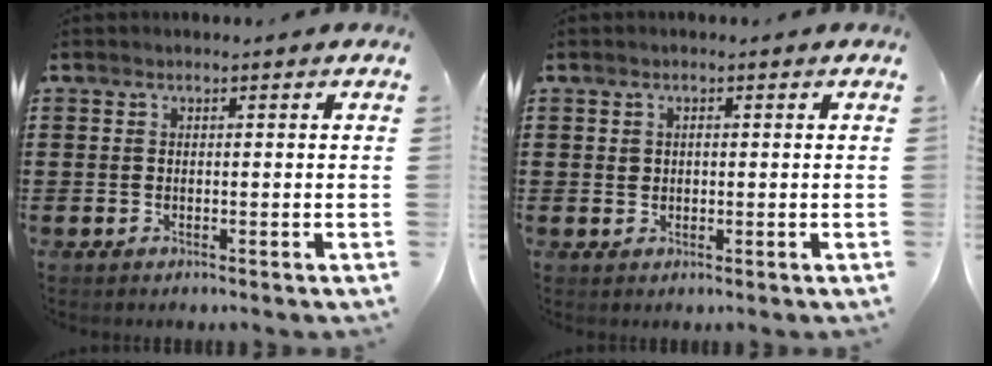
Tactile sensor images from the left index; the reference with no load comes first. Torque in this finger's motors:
{"motor_torque": [1.03, 1.11, -0.01, -0.01]}